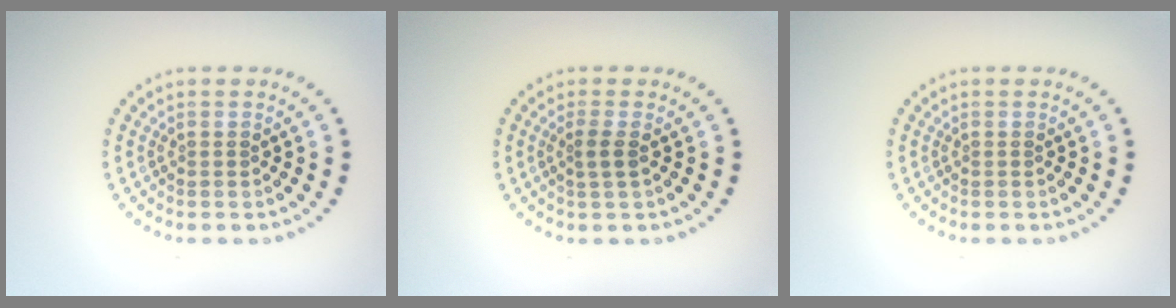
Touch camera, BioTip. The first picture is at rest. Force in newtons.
{"total": 1.3, "press": 1.1, "slide": 0.8}
{"total": 0.0}